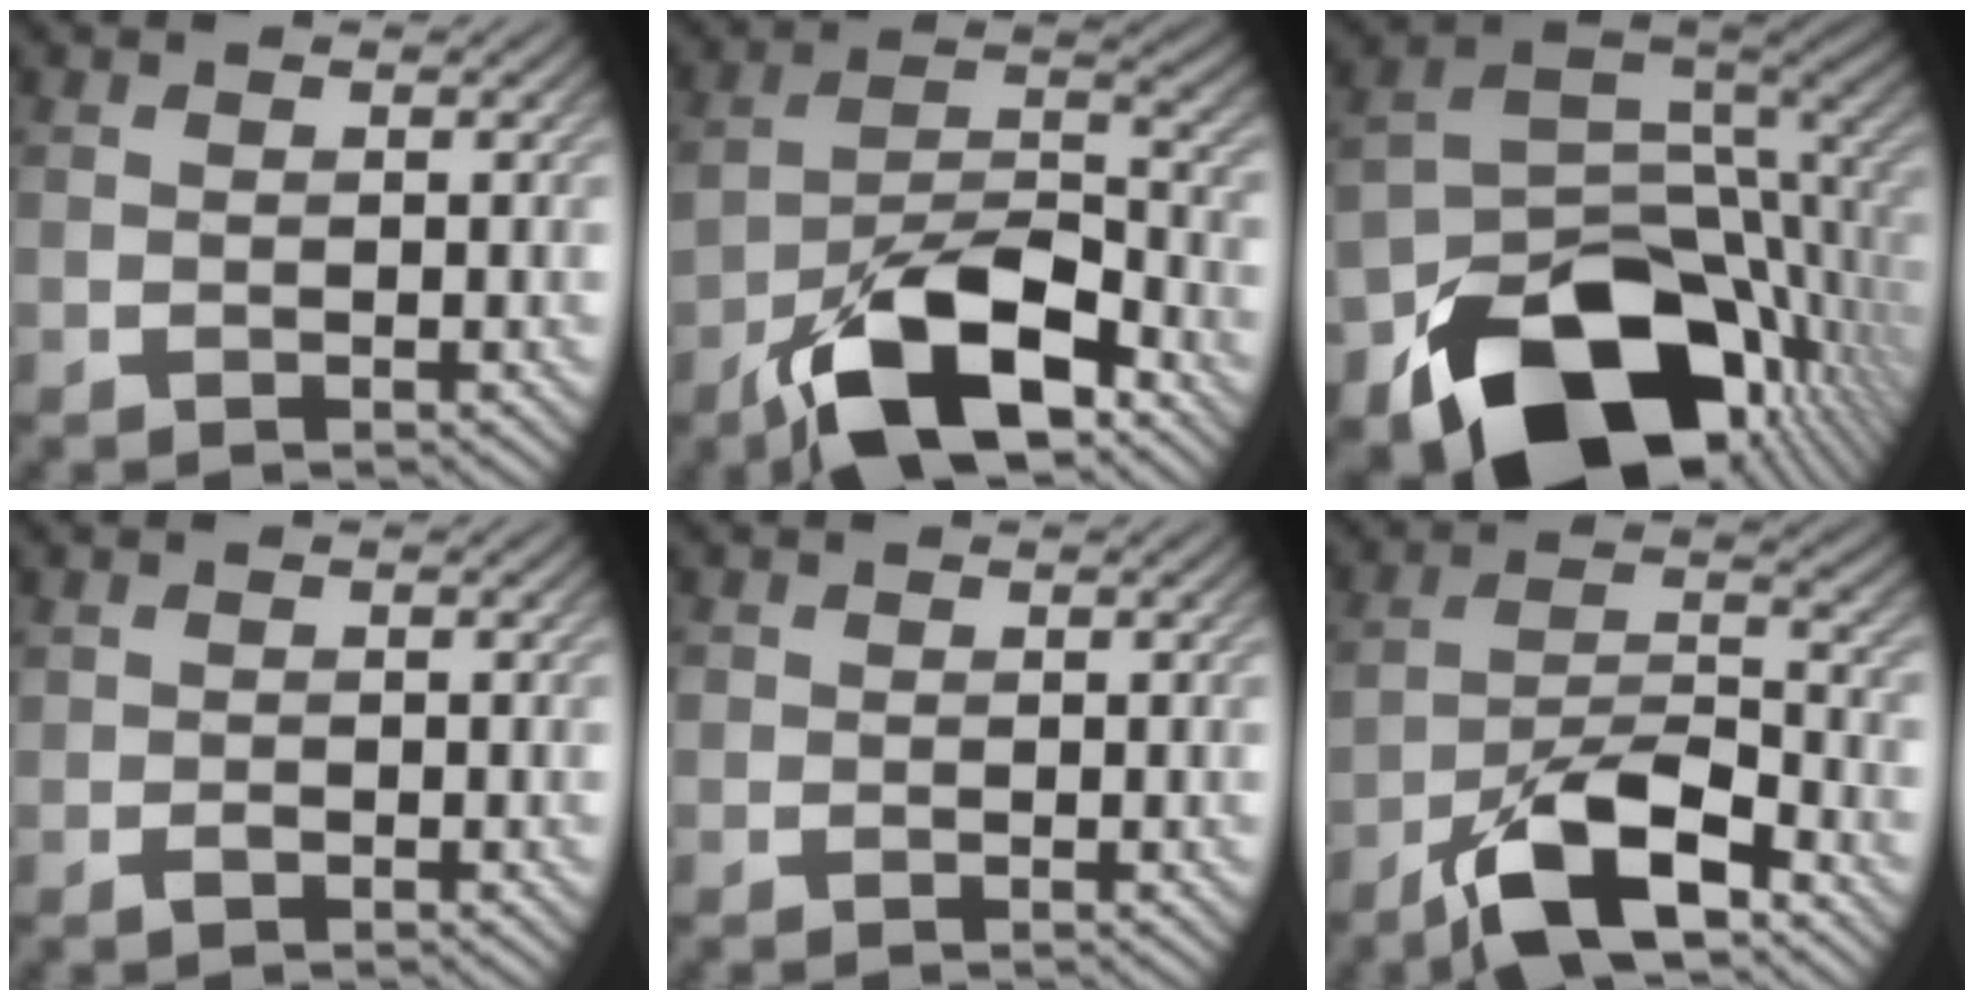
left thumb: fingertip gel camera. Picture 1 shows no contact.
{"total": 13.8, "force": [-8.5, 5.9, 9.1], "torque": [-0.161, -0.007, -0.165]}
{"total": 18.1, "force": [-9.4, 11.0, 10.9], "torque": [-0.190, -0.049, -0.139]}
{"total": 0.9, "force": [-0.3, 0.6, 0.4], "torque": [-0.009, -0.004, -0.006]}
{"total": 0.9, "force": [0.3, 0.8, 0.1], "torque": [-0.003, -0.002, 0.007]}
{"total": 10.9, "force": [-6.9, 3.7, 7.6], "torque": [-0.133, 0.004, -0.136]}